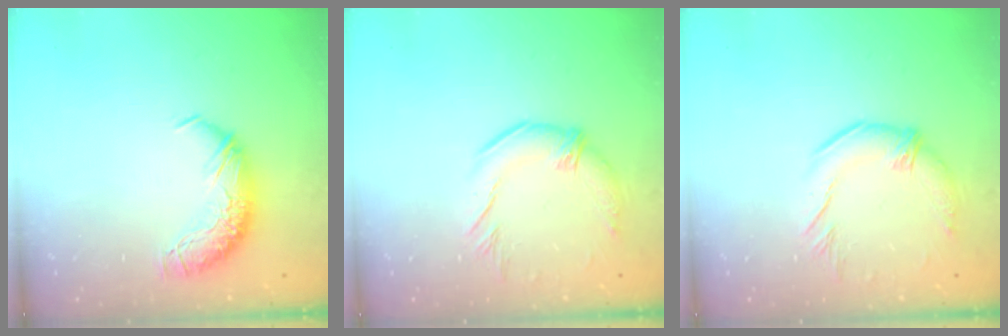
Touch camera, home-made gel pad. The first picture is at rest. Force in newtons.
{"total": 2.3, "press": 1.8, "slide": 1.4}
{"total": 2.3, "press": 1.8, "slide": 1.4}